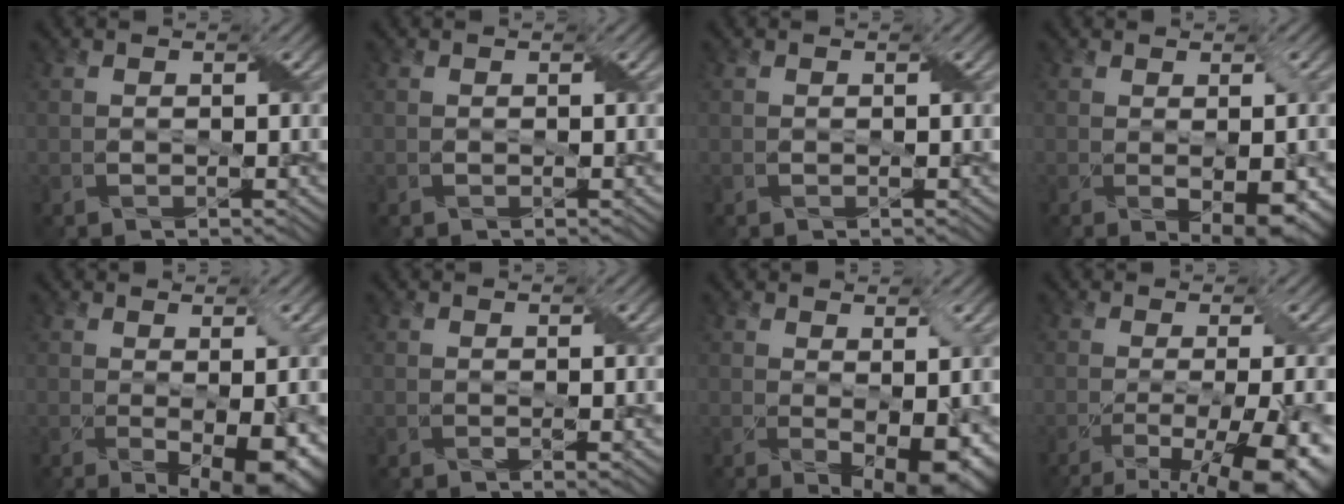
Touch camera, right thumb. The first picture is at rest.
{"total": 0.0}
{"total": 0.0}
{"total": 4.9, "force": [-0.8, 1.7, 4.5], "torque": [-0.070, -0.014, 0.001]}
{"total": 8.3, "force": [-1.7, 2.9, 7.6], "torque": [-0.105, -0.023, 0.002]}
{"total": 1.3, "force": [0.0, 0.2, 1.3], "torque": [-0.023, -0.002, 0.000]}
{"total": 6.7, "force": [-0.7, 2.8, 6.0], "torque": [-0.094, -0.021, 0.013]}
{"total": 12.9, "force": [-6.0, 3.3, 10.9], "torque": [-0.150, -0.008, -0.079]}